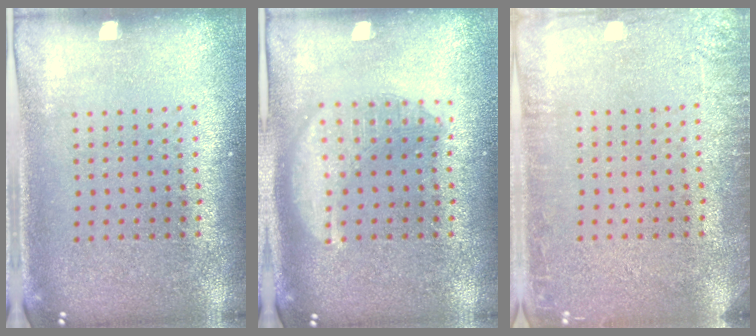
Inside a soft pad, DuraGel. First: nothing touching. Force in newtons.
{"total": 3.1, "press": 3.0, "slide": 0.4}
{"total": 2.6, "press": 2.5, "slide": 0.5}